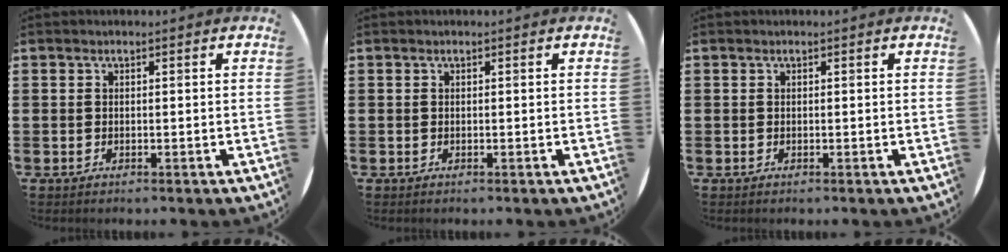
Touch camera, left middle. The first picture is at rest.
{"total": 0.0}
{"total": 0.0}